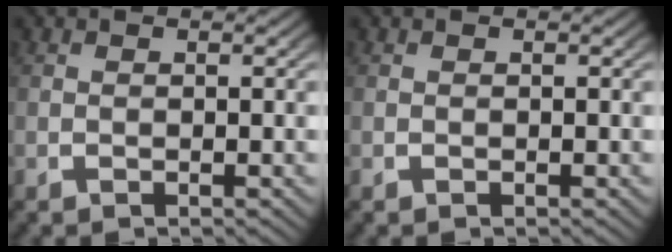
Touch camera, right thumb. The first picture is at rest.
{"total": 0.0}